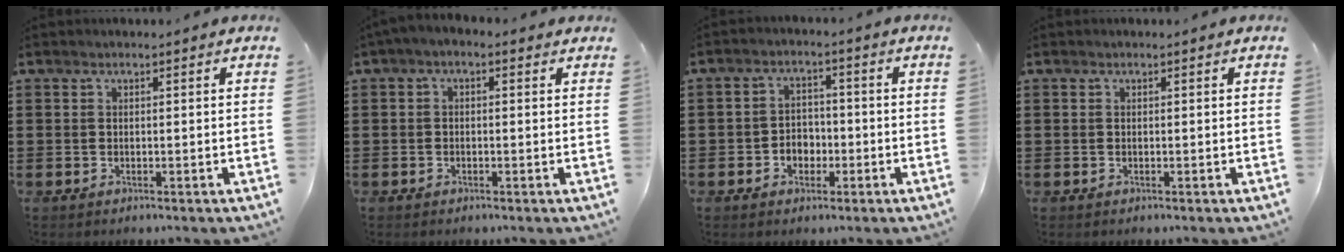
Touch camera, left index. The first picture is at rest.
{"total": 1.2, "force": [-0.9, 0.4, 0.7], "torque": [-0.013, 0.002, -0.019]}
{"total": 3.3, "force": [-1.6, 2.6, 1.4], "torque": [-0.031, 0.007, -0.036]}
{"total": 0.0}